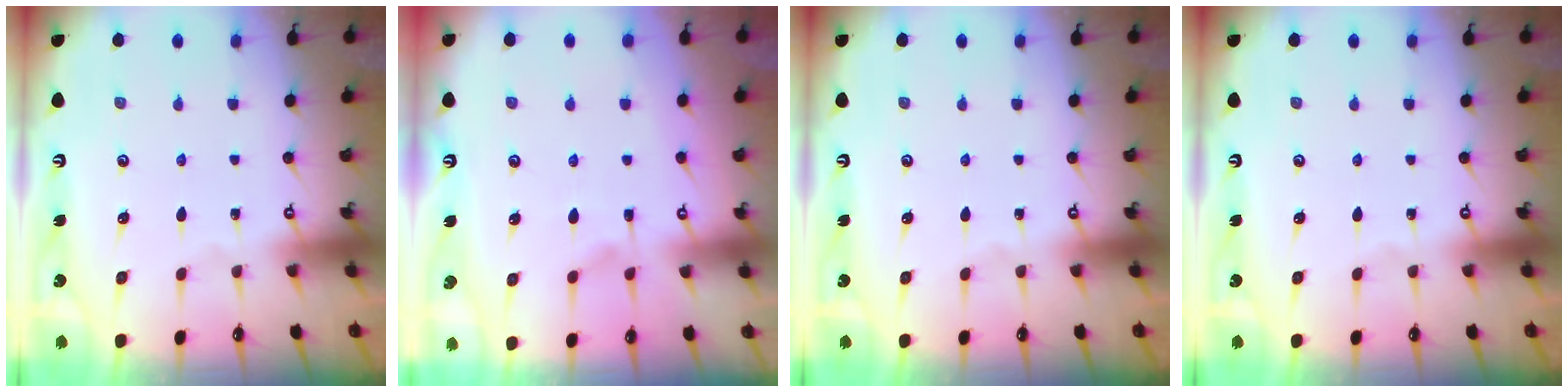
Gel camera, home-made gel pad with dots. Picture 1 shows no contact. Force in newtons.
{"total": 1.6, "press": 1.1, "slide": 1.2}
{"total": 0.0}
{"total": 0.0}